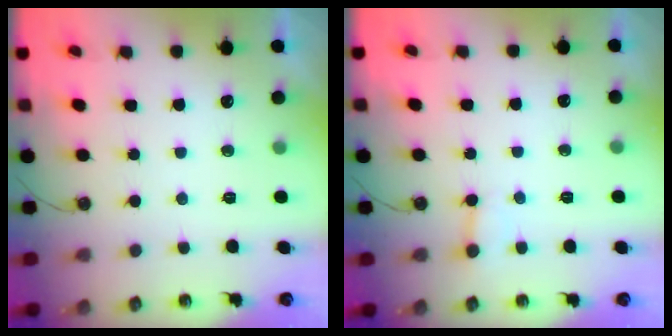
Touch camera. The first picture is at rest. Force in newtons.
{"total": 2.4, "press": 2.4, "slide": 0.1}